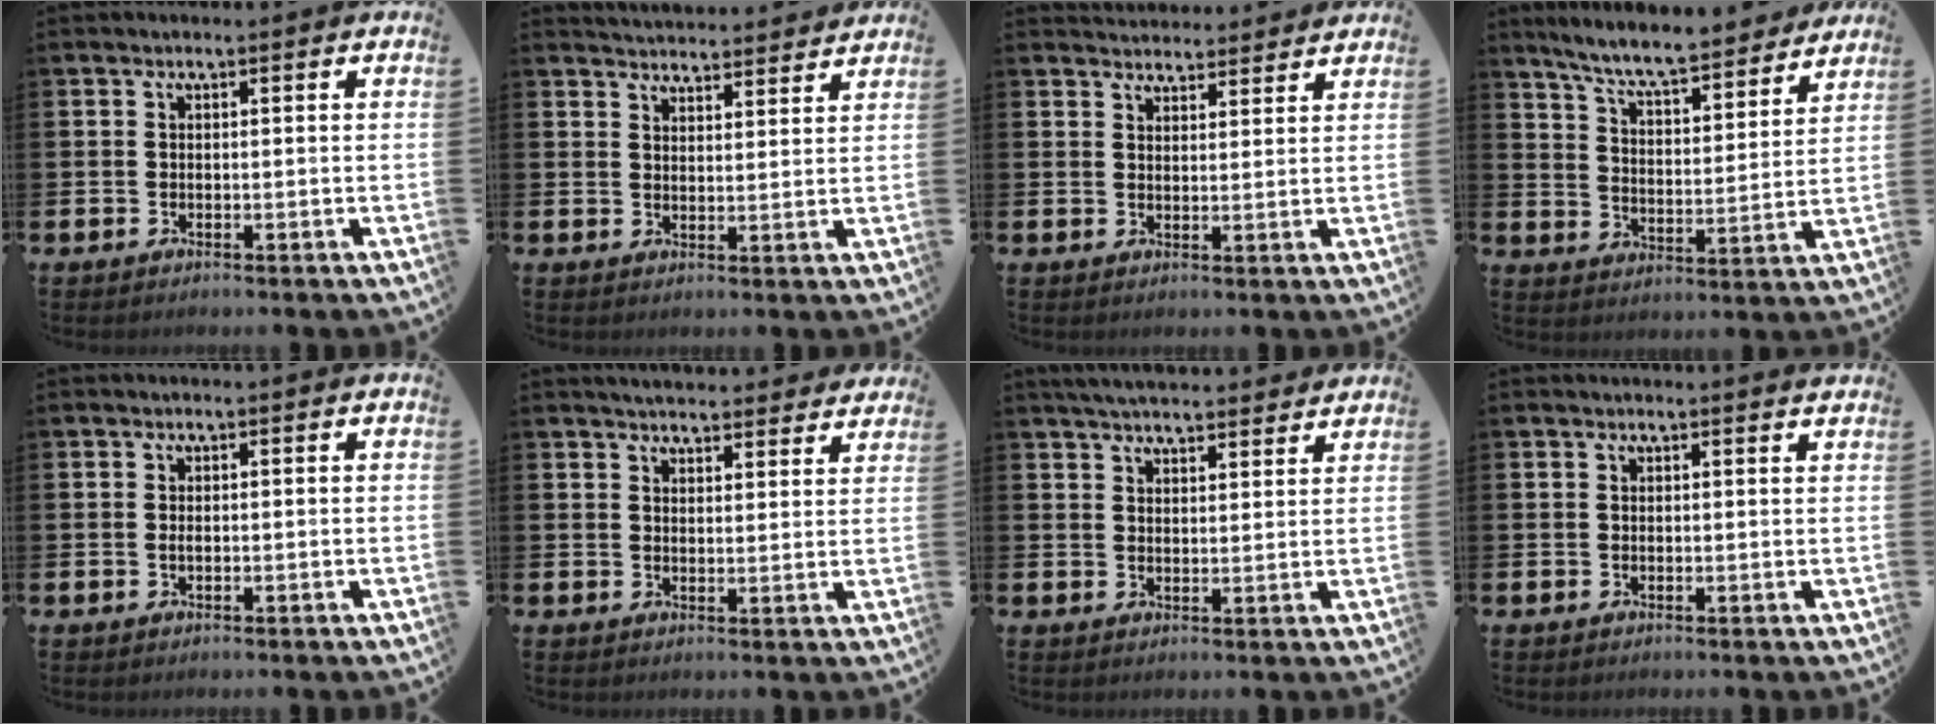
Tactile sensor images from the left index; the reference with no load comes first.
{"total": 4.2, "force": [4.2, 0.2, -0.2], "torque": [-0.002, -0.029, 0.076]}
{"total": 3.5, "force": [3.4, 0.8, -0.2], "torque": [0.008, -0.022, 0.061]}
{"total": 7.9, "force": [7.4, 0.7, 2.6], "torque": [-0.071, -0.056, 0.127]}
{"total": 0.6, "force": [0.0, 0.3, 0.6], "torque": [-0.012, 0.003, -0.001]}
{"total": 4.2, "force": [4.1, 0.6, 0.4], "torque": [-0.011, -0.024, 0.074]}
{"total": 4.5, "force": [4.4, 0.5, 0.7], "torque": [-0.021, -0.021, 0.080]}
{"total": 0.8, "force": [0.8, -0.1, 0.1], "torque": [0.011, -0.006, 0.013]}